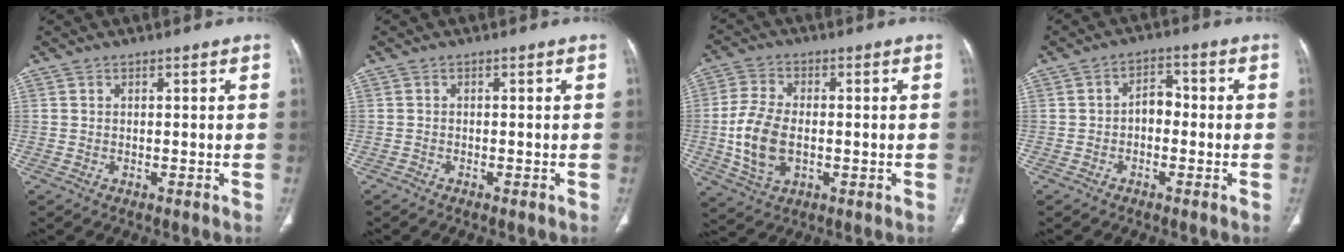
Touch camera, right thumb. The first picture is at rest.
{"total": 0.5, "force": [-0.5, 0.1, 0.2], "torque": [-0.010, -0.002, -0.011]}
{"total": 10.8, "force": [-1.1, 6.4, 8.5], "torque": [-0.176, 0.004, -0.018]}
{"total": 4.0, "force": [-0.8, 2.8, 2.7], "torque": [-0.026, 0.021, -0.024]}